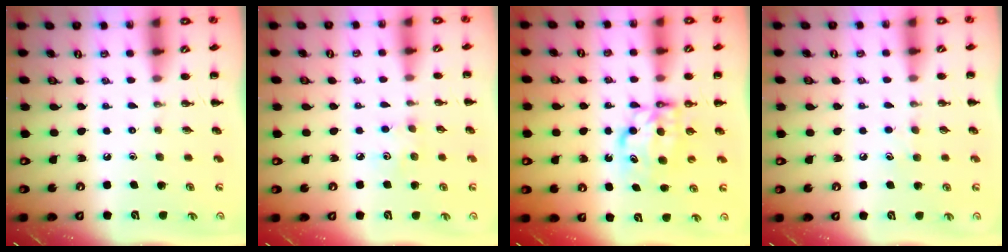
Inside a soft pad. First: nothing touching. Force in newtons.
{"total": 3.9, "press": 3.8, "slide": 0.9}
{"total": 6.8, "press": 6.7, "slide": 0.5}
{"total": 3.9, "press": 3.7, "slide": 1.3}